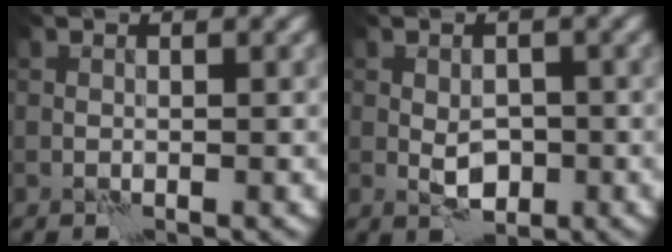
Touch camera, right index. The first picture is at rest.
{"total": 2.7, "force": [-0.7, 1.7, 2.0], "torque": [-0.032, -0.002, -0.011]}